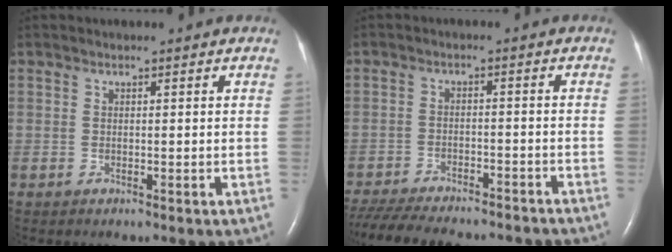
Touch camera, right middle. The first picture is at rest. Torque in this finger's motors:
{"motor_torque": [0.99, -1.02, 0.17, 0.09]}